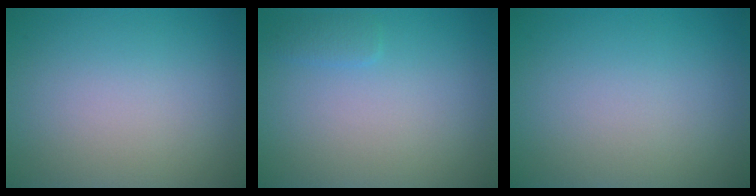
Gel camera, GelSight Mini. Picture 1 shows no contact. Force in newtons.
{"total": 0.9, "press": 0.9, "slide": 0.1}
{"total": 0.0}